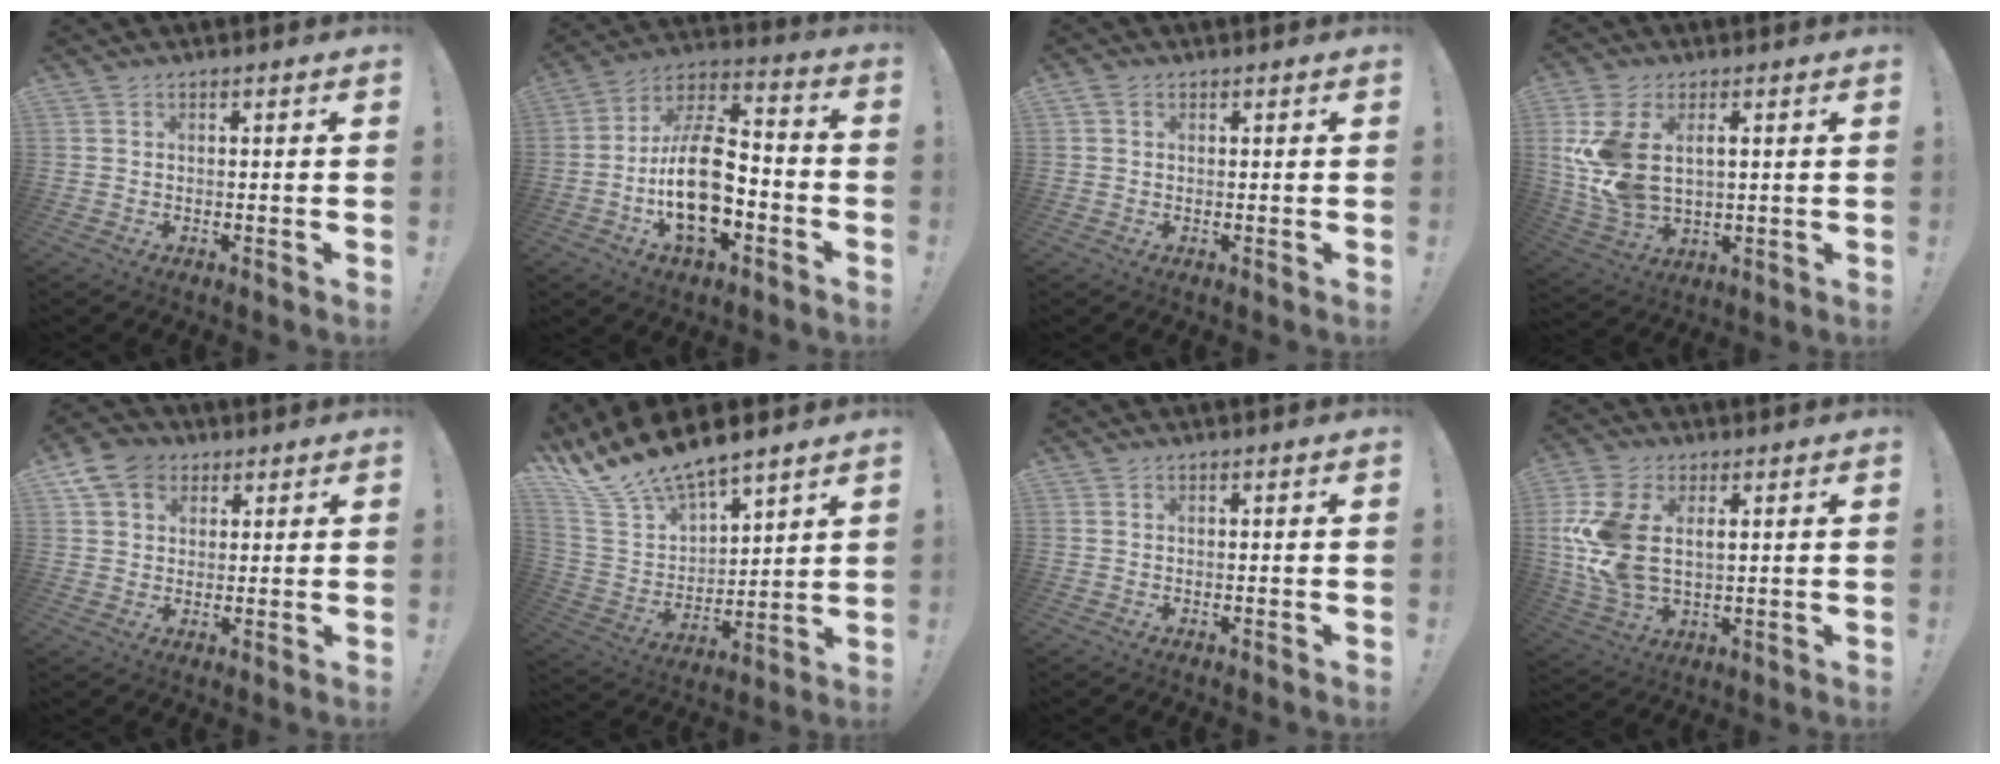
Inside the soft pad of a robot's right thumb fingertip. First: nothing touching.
{"total": 20.2, "force": [-5.1, 10.9, 16.2], "torque": [-0.292, 0.026, -0.083]}
{"total": 1.4, "force": [0.8, 0.9, 0.7], "torque": [-0.006, 0.000, 0.014]}
{"total": 12.0, "force": [3.1, 7.4, 8.9], "torque": [-0.174, -0.014, 0.060]}
{"total": 9.2, "force": [4.3, 7.0, 4.0], "torque": [-0.070, -0.008, 0.087]}
{"total": 14.1, "force": [12.3, 5.0, 4.9], "torque": [-0.117, -0.093, 0.231]}
{"total": 0.0}
{"total": 13.9, "force": [3.1, 8.9, 10.3], "torque": [-0.200, -0.015, 0.060]}